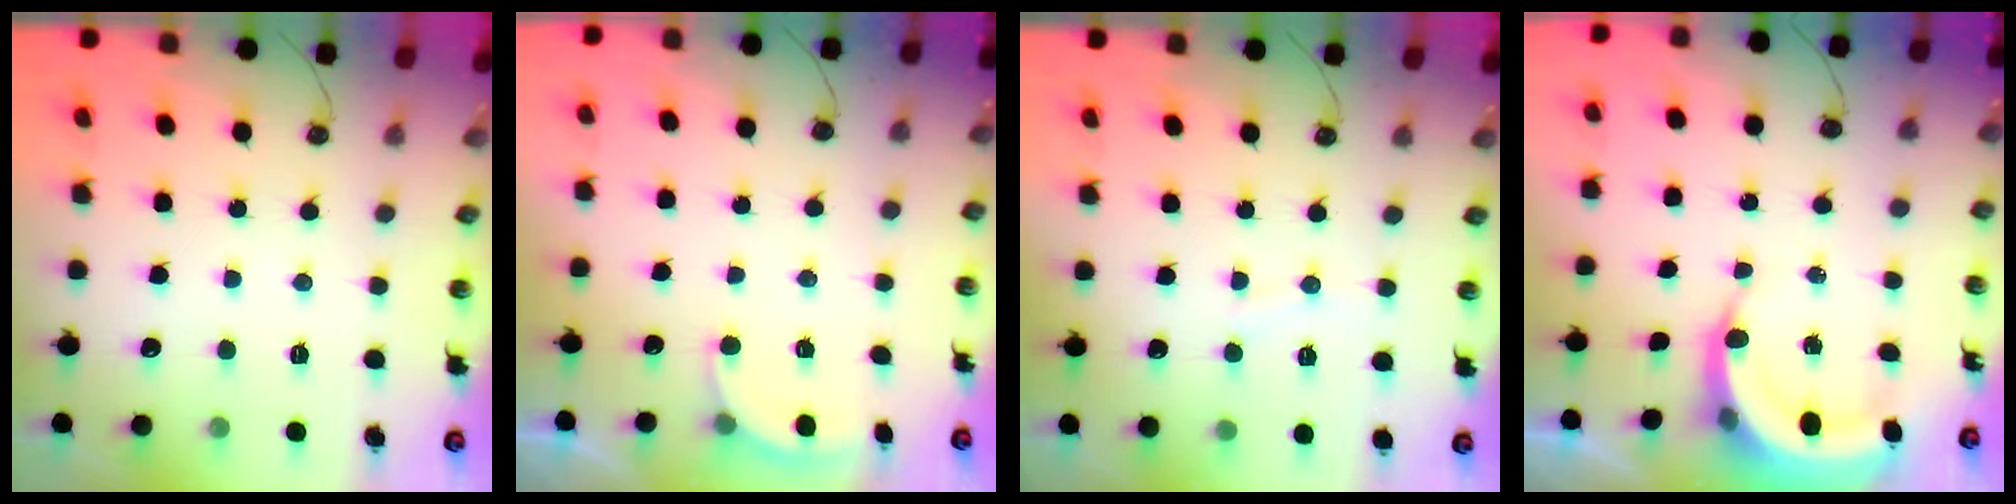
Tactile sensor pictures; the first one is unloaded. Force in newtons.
{"total": 2.8, "press": 2.6, "slide": 1.0}
{"total": 3.4, "press": 3.4, "slide": 0.4}
{"total": 5.2, "press": 5.2, "slide": 0.6}